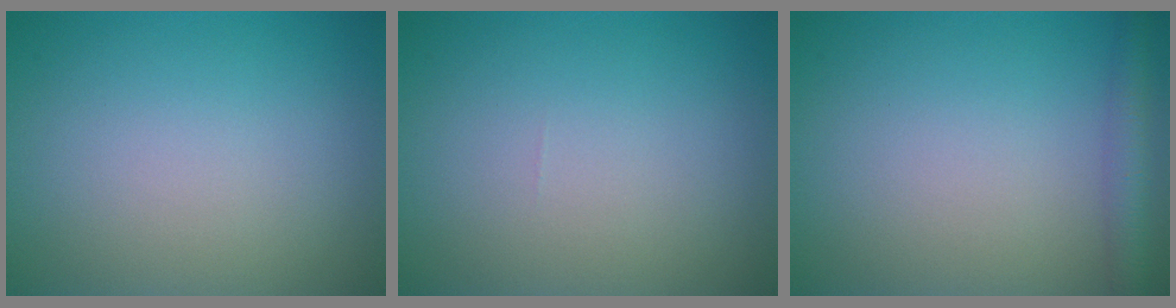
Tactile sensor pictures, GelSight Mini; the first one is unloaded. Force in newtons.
{"total": 0.0}
{"total": 2.7, "press": 2.7, "slide": 0.2}